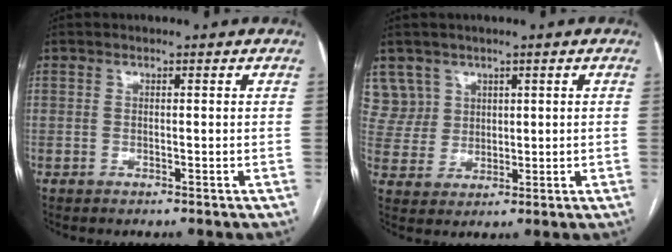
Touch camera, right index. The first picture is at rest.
{"total": 3.0, "force": [1.7, 2.4, -0.2], "torque": [0.014, 0.008, 0.031]}